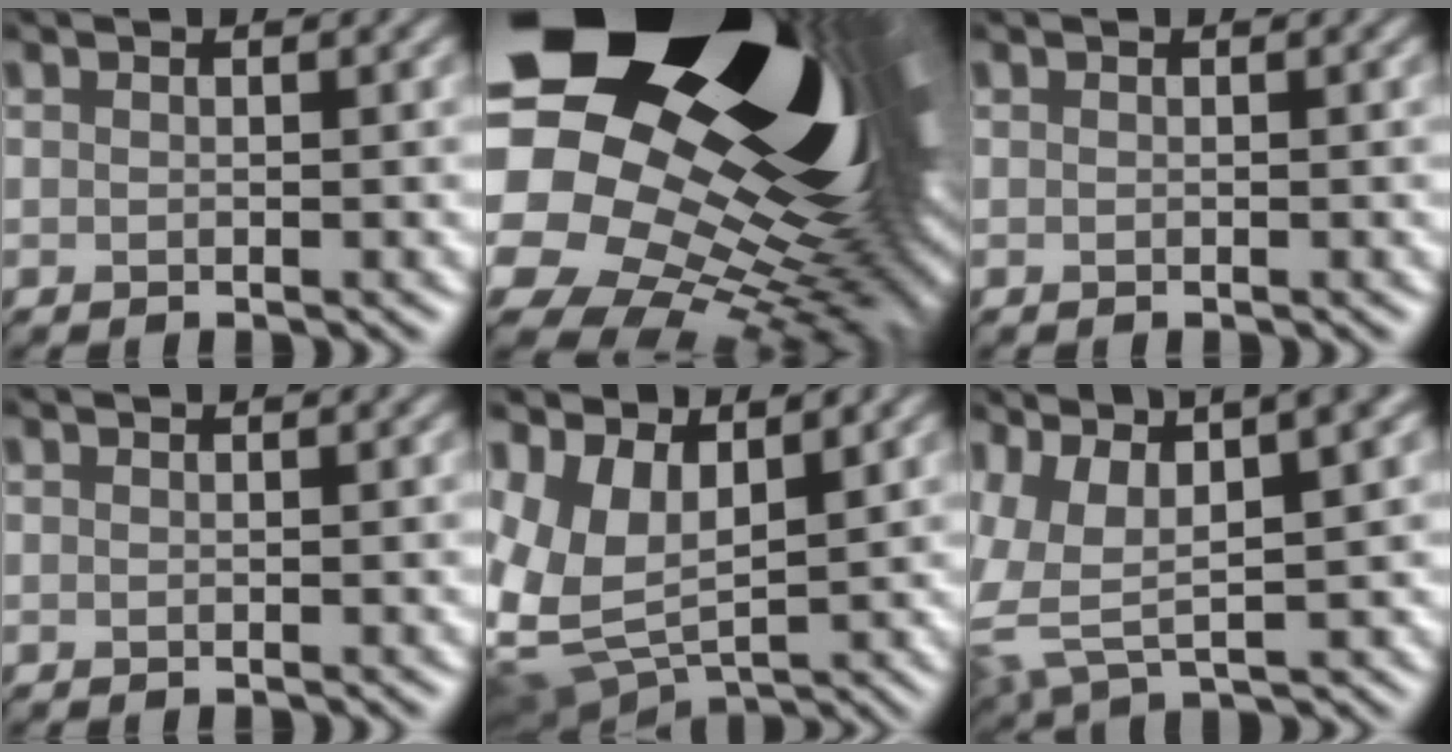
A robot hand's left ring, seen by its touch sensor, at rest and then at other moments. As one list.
[{"total": 24.1, "force": [3.1, 18.7, 14.8], "torque": [-0.280, -0.020, 0.004]}, {"total": 0.0}, {"total": 0.0}, {"total": 6.7, "force": [2.1, 4.1, 4.9], "torque": [-0.106, -0.009, 0.039]}, {"total": 12.1, "force": [4.6, 5.6, 9.7], "torque": [-0.200, 0.025, 0.098]}]